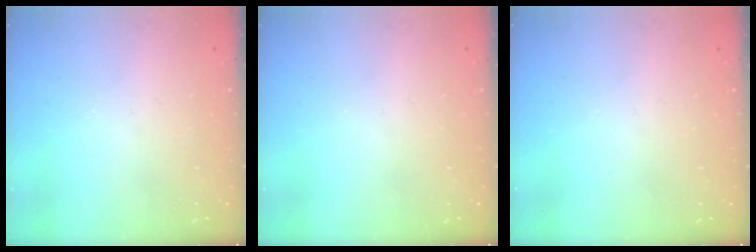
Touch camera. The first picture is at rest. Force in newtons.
{"total": 0.0}
{"total": 0.0}